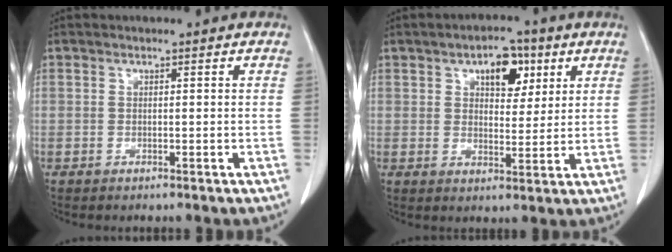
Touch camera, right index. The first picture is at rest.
{"total": 6.9, "force": [3.3, 3.6, 4.9], "torque": [-0.069, 0.011, 0.050]}